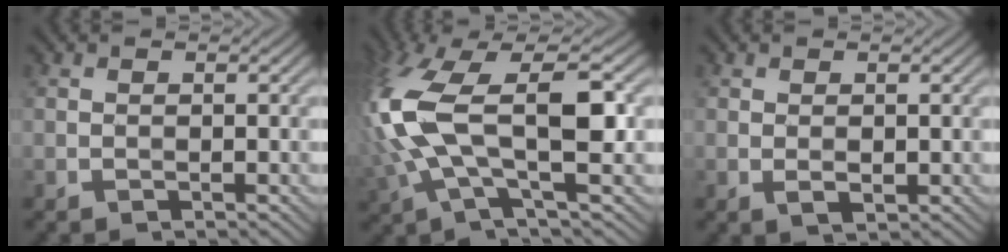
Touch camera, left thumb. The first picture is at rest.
{"total": 13.6, "force": [0.2, 5.1, 12.6], "torque": [-0.286, 0.005, -0.005]}
{"total": 1.5, "force": [-0.2, 0.8, 1.2], "torque": [-0.024, -0.004, 0.001]}